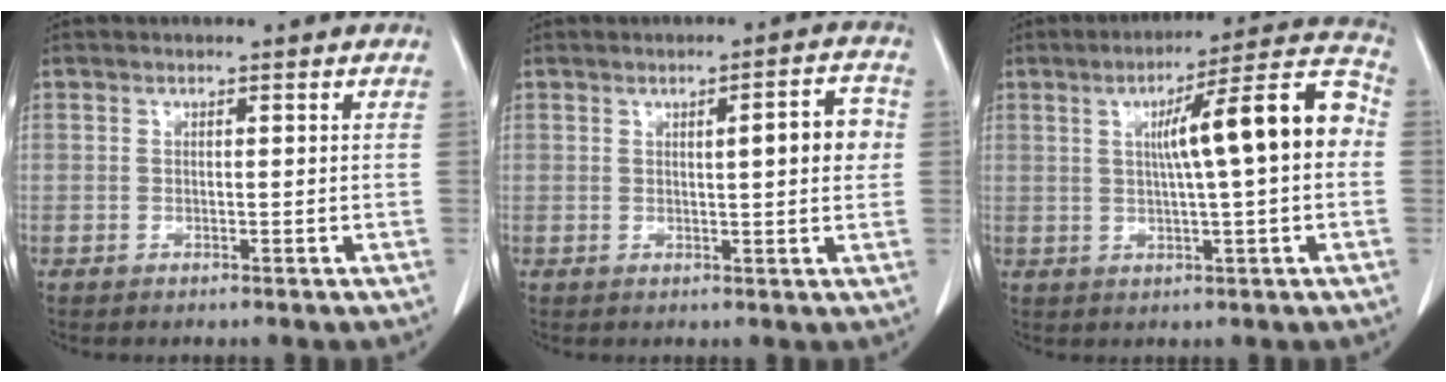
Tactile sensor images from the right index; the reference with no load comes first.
{"total": 5.5, "force": [0.8, 0.9, 5.3], "torque": [-0.073, 0.012, 0.011]}
{"total": 13.0, "force": [1.2, 0.9, 12.9], "torque": [-0.183, 0.031, 0.013]}